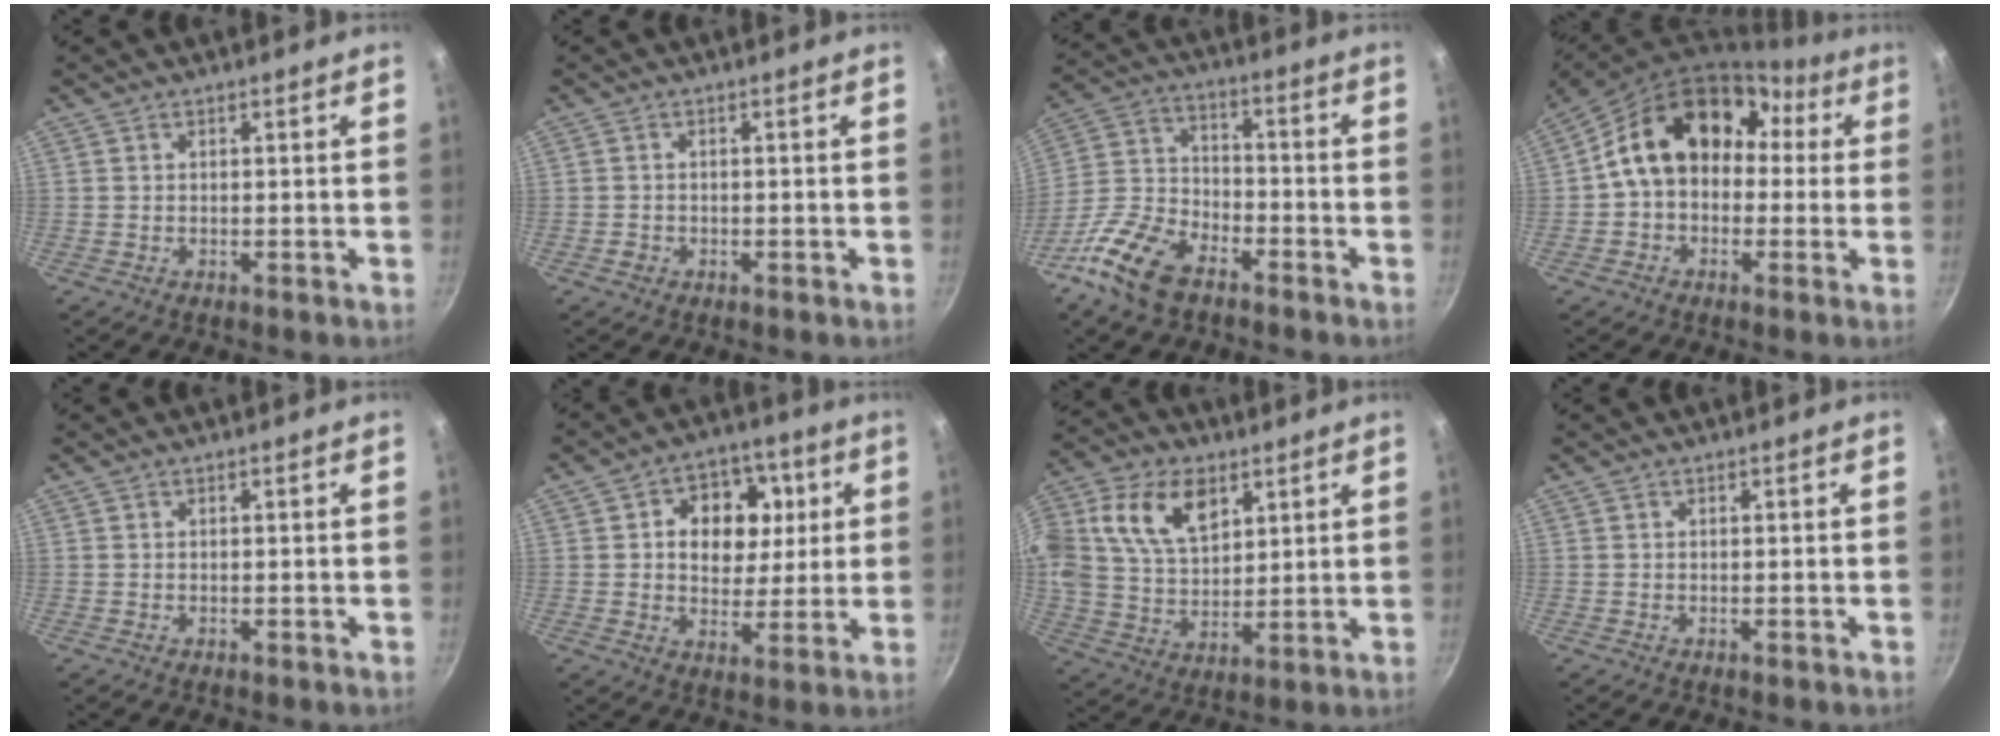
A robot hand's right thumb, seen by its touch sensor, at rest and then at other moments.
{"total": 1.4, "force": [-0.6, 1.1, 0.4], "torque": [-0.006, 0.007, -0.007]}
{"total": 13.9, "force": [-8.8, 7.2, 8.0], "torque": [-0.153, 0.055, -0.188]}
{"total": 16.7, "force": [2.0, 12.6, 10.7], "torque": [-0.135, 0.056, 0.021]}
{"total": 0.0}
{"total": 12.8, "force": [2.7, 10.0, 7.4], "torque": [-0.070, -0.003, 0.035]}
{"total": 18.8, "force": [7.7, 12.4, 11.9], "torque": [-0.224, 0.004, 0.141]}
{"total": 0.0}